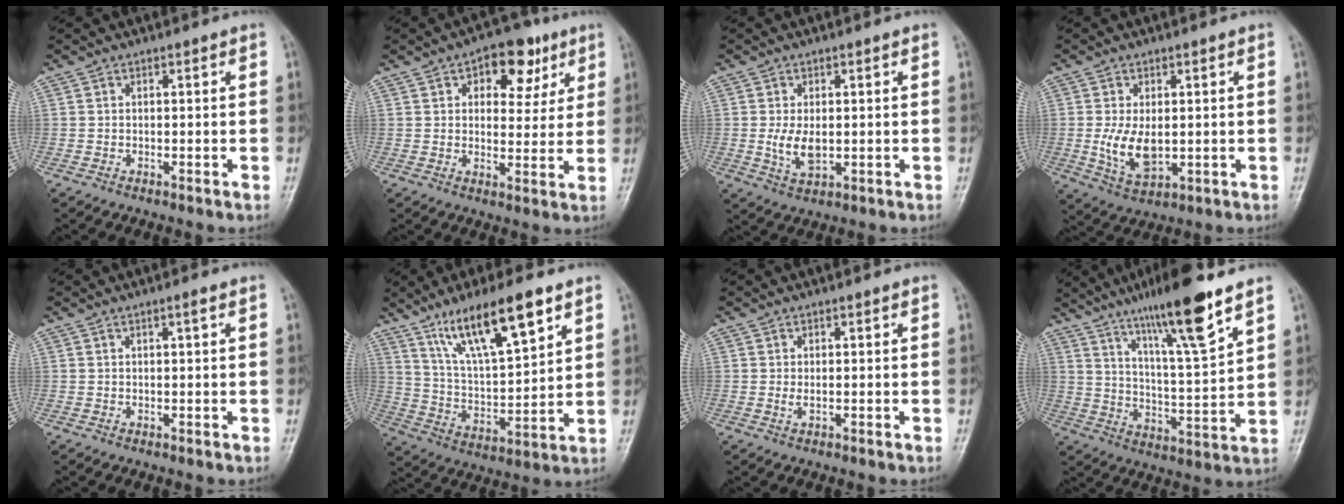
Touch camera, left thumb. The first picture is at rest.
{"total": 10.4, "force": [5.0, 6.1, 6.7], "torque": [-0.047, -0.013, 0.063]}
{"total": 5.0, "force": [-0.1, 2.8, 4.2], "torque": [-0.080, -0.011, 0.004]}
{"total": 7.3, "force": [-0.1, 4.1, 6.1], "torque": [-0.108, -0.014, 0.008]}
{"total": 1.1, "force": [0.6, 0.0, 1.0], "torque": [-0.016, -0.001, 0.009]}
{"total": 16.3, "force": [9.9, 4.2, 12.2], "torque": [-0.199, -0.039, 0.189]}
{"total": 1.1, "force": [0.2, 0.5, 1.0], "torque": [-0.021, 0.000, 0.007]}
{"total": 16.5, "force": [10.8, 1.8, 12.3], "torque": [-0.200, -0.056, 0.186]}